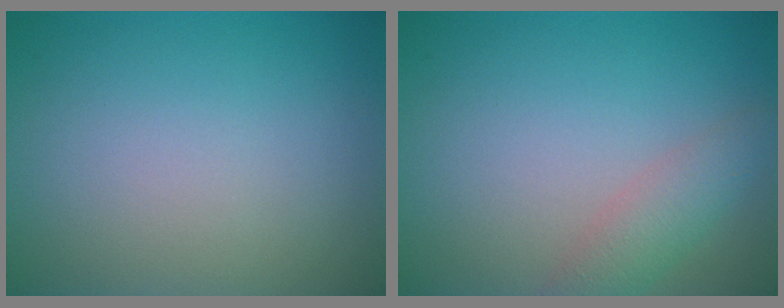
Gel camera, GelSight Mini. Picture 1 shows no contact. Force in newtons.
{"total": 2.5, "press": 2.5, "slide": 0.1}